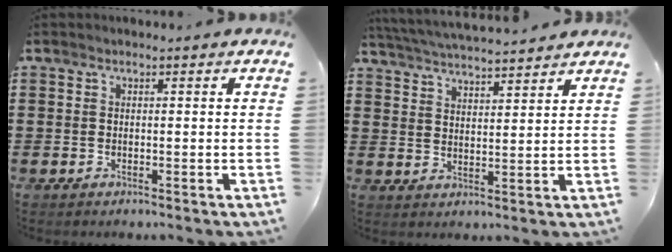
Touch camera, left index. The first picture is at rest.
{"total": 4.6, "force": [4.5, -0.3, 0.8], "torque": [-0.034, -0.024, 0.078]}